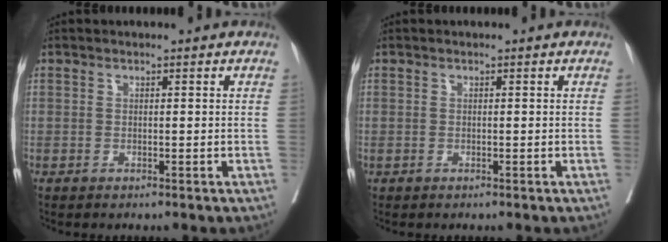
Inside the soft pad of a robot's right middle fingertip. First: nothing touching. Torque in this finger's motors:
{"motor_torque": [0.37, -0.25, 1.05, 0.21]}